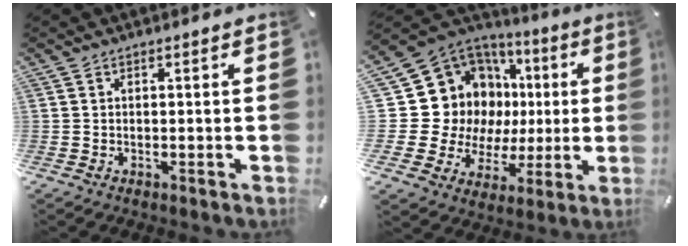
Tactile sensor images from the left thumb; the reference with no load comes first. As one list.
[{"total": 16.9, "force": [5.3, 14.7, 6.3], "torque": [-0.117, -0.071, 0.132]}]